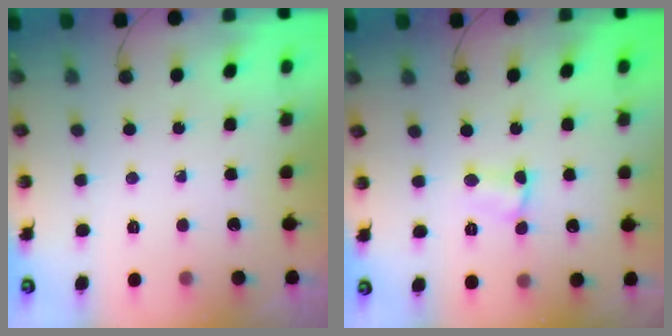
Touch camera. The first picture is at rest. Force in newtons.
{"total": 2.6, "press": 2.6, "slide": 0.4}